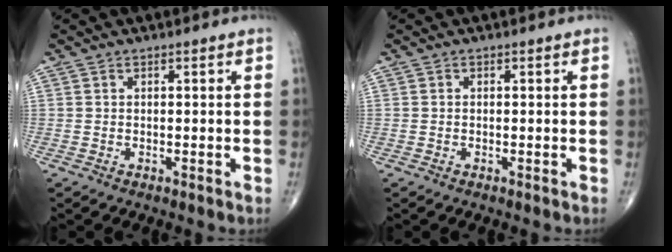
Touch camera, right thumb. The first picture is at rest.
{"total": 0.0}